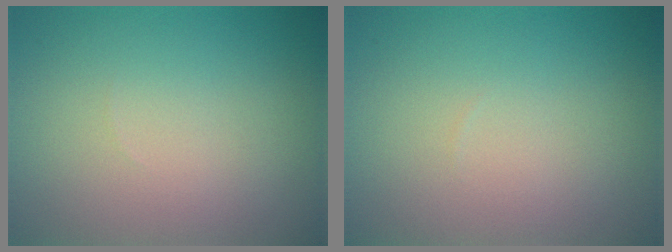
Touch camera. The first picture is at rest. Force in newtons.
{"total": 0.0}